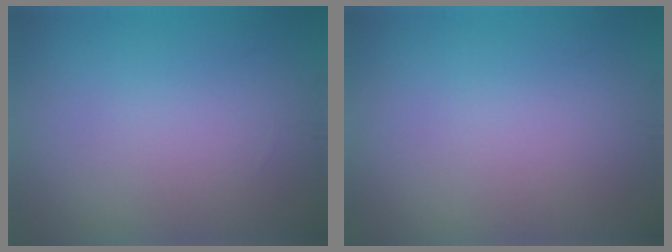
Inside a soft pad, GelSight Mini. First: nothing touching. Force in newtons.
{"total": 0.0}